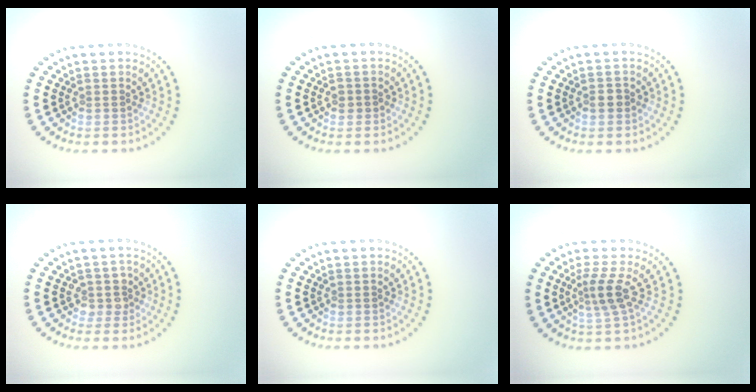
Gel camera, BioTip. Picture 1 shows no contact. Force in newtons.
{"total": 0.9, "press": 0.9, "slide": 0.3}
{"total": 1.1, "press": 1.0, "slide": 0.4}
{"total": 1.7, "press": 1.5, "slide": 0.8}
{"total": 0.0}
{"total": 2.6, "press": 1.8, "slide": 1.8}